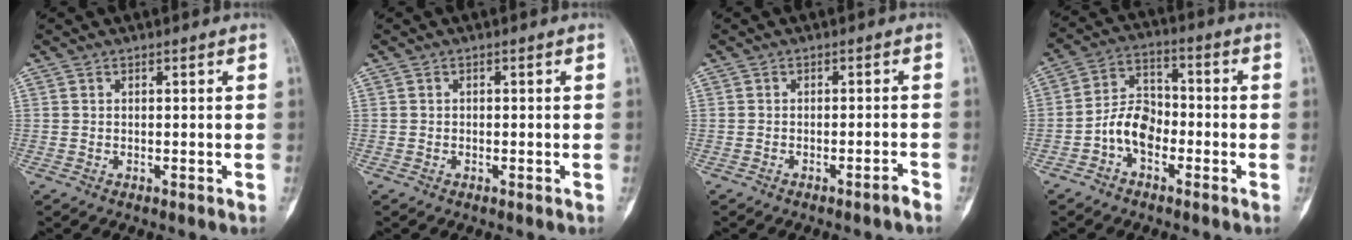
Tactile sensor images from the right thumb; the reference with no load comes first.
{"total": 0.0}
{"total": 1.7, "force": [-1.4, -0.1, 1.0], "torque": [-0.018, 0.013, -0.022]}
{"total": 8.0, "force": [-3.1, 5.2, 5.2], "torque": [-0.081, 0.035, -0.070]}